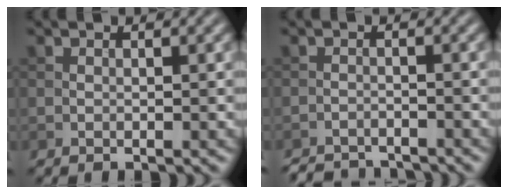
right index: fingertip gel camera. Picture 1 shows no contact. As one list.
[{"total": 4.2, "force": [-4.1, 0.6, 0.6], "torque": [-0.010, -0.009, -0.067]}]